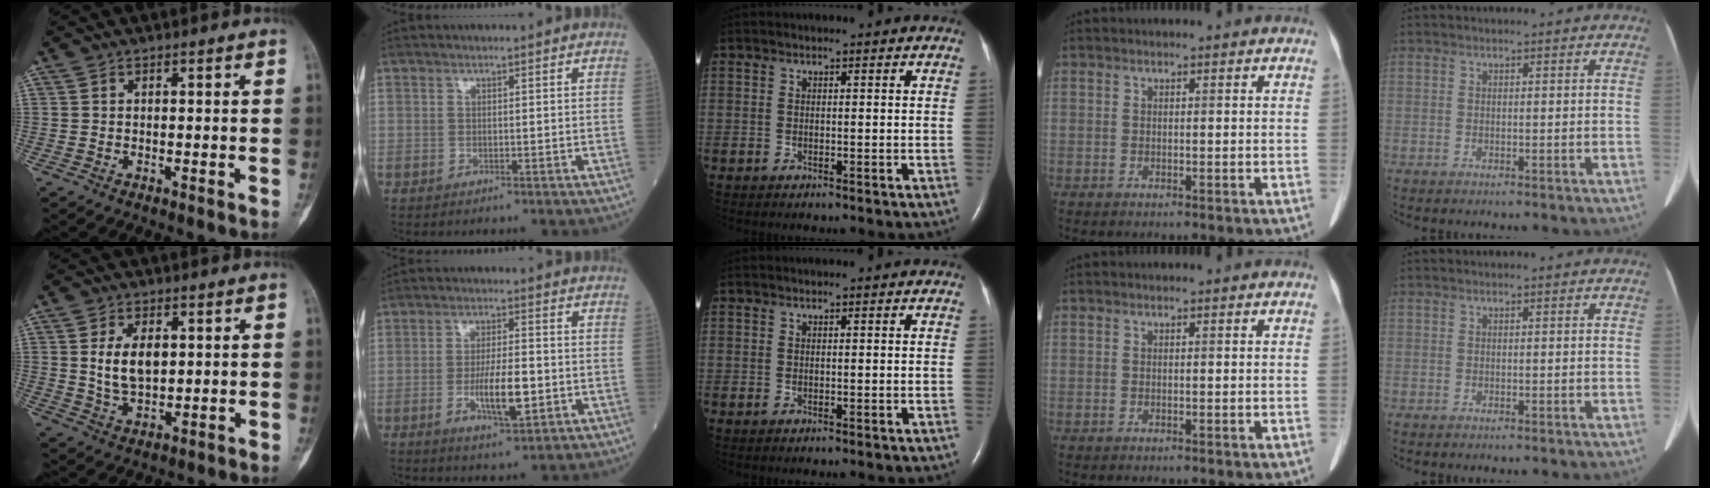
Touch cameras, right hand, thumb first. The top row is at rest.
{"thumb": {"total": 7.4, "force": [1.4, 4.3, 5.9], "torque": [-0.097, -0.009, 0.031]}, "index": {"total": 7.6, "force": [-1.8, 1.6, 7.2], "torque": [-0.129, -0.007, -0.028]}}